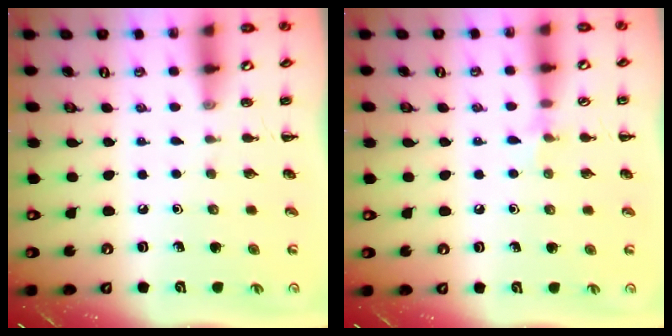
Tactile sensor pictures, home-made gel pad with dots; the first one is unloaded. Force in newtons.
{"total": 5.3, "press": 5.0, "slide": 1.9}